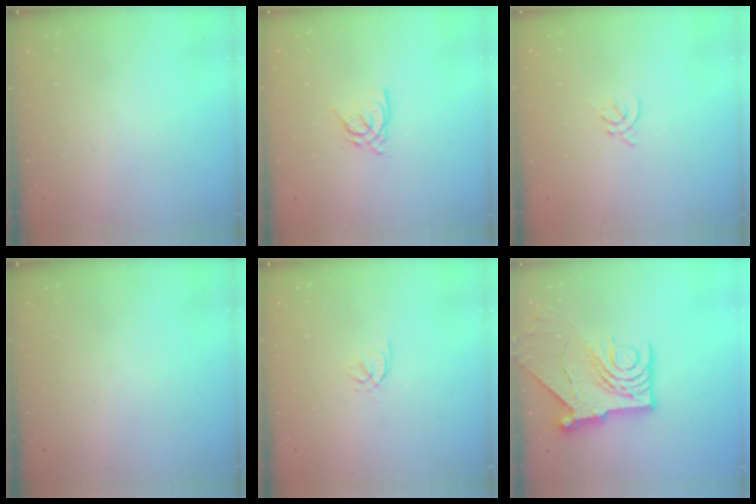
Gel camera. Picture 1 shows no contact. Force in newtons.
{"total": 5.4, "press": 5.4, "slide": 0.1}
{"total": 2.0, "press": 1.9, "slide": 0.5}
{"total": 0.0}
{"total": 2.0, "press": 1.9, "slide": 0.6}
{"total": 15.2, "press": 15.1, "slide": 1.8}